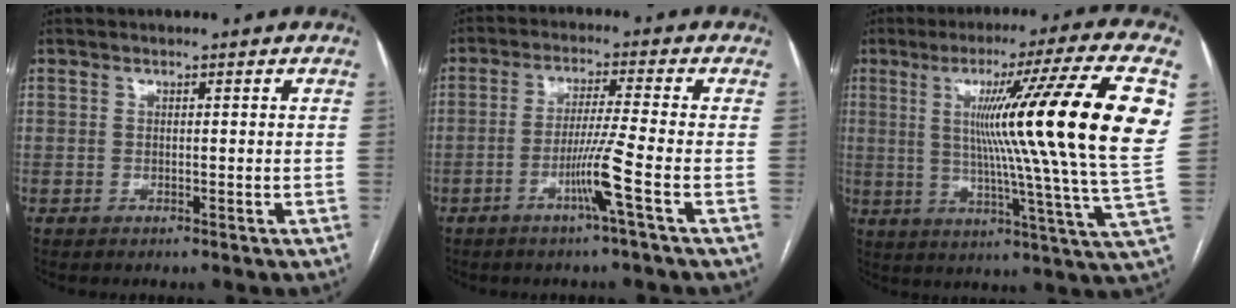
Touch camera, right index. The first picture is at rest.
{"total": 6.3, "force": [-2.7, -1.6, 5.5], "torque": [-0.105, -0.009, -0.055]}
{"total": 24.2, "force": [5.7, -2.2, 23.4], "torque": [-0.303, 0.007, 0.073]}